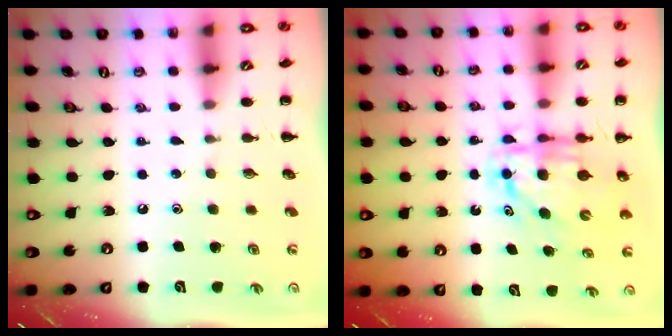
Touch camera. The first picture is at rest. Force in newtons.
{"total": 6.9, "press": 6.8, "slide": 1.3}